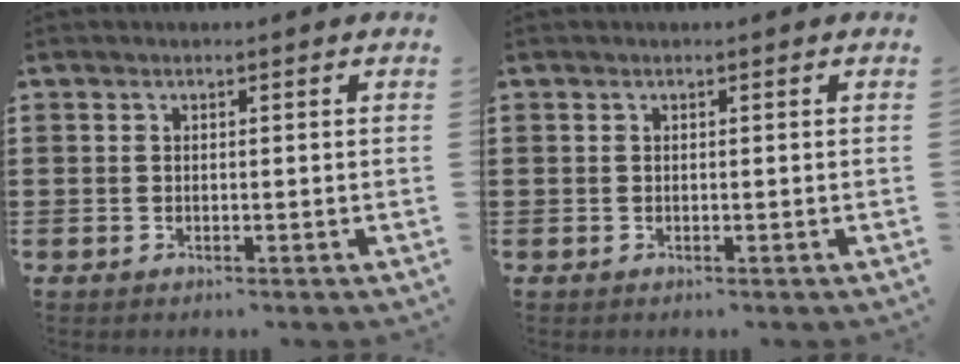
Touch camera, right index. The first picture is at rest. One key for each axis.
{"total": 0.0}